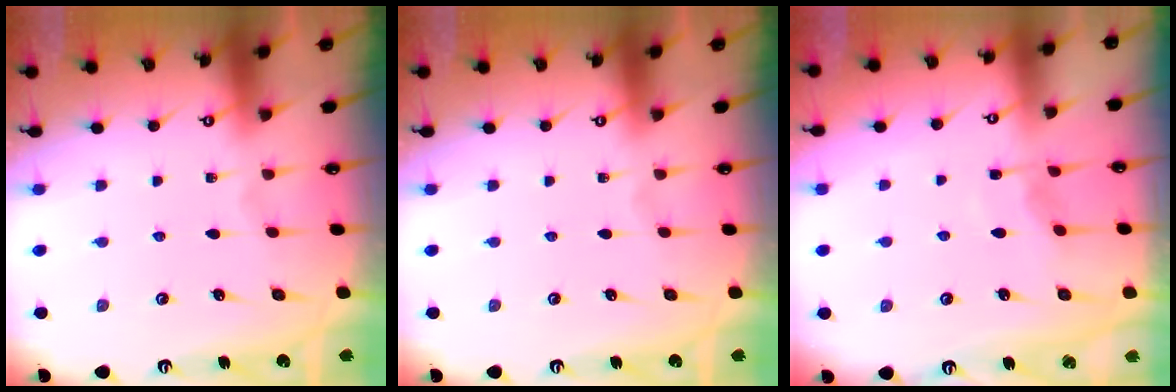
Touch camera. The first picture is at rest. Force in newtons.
{"total": 0.0}
{"total": 3.8, "press": 3.7, "slide": 0.6}